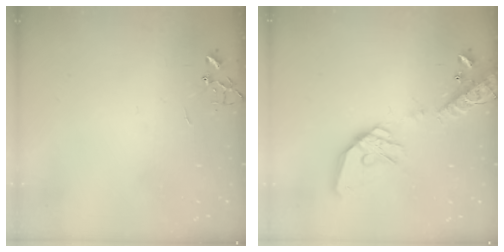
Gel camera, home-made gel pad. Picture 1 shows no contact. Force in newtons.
{"total": 17.0, "press": 16.8, "slide": 2.6}